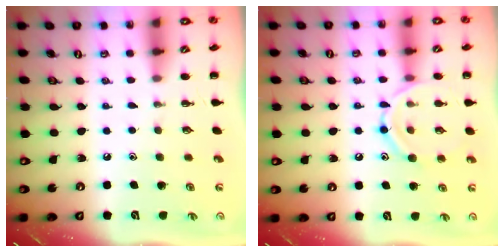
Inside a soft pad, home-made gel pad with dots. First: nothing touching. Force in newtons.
{"total": 11.5, "press": 11.4, "slide": 1.1}